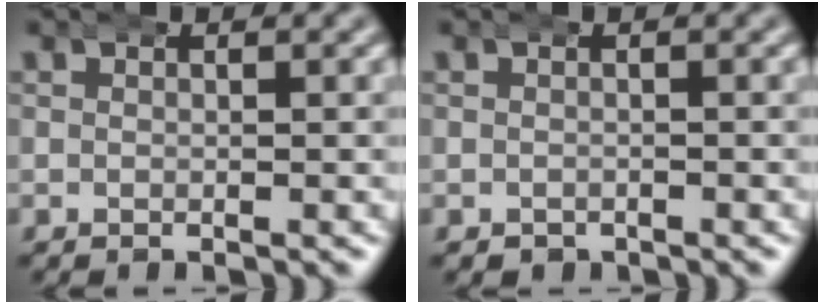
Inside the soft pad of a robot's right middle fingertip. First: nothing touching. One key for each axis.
{"total": 0.8, "fx": -0.5, "fy": 0.6, "fz": 0.0, "tx": -0.003, "ty": -0.007, "tz": -0.001}